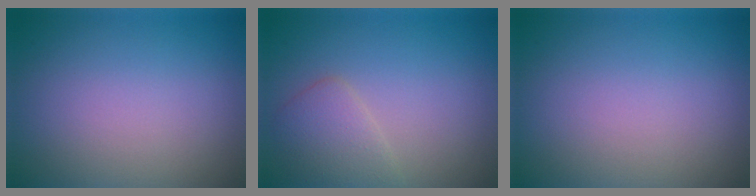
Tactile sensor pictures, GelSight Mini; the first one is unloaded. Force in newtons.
{"total": 2.5, "press": 2.5, "slide": 0.2}
{"total": 0.0}